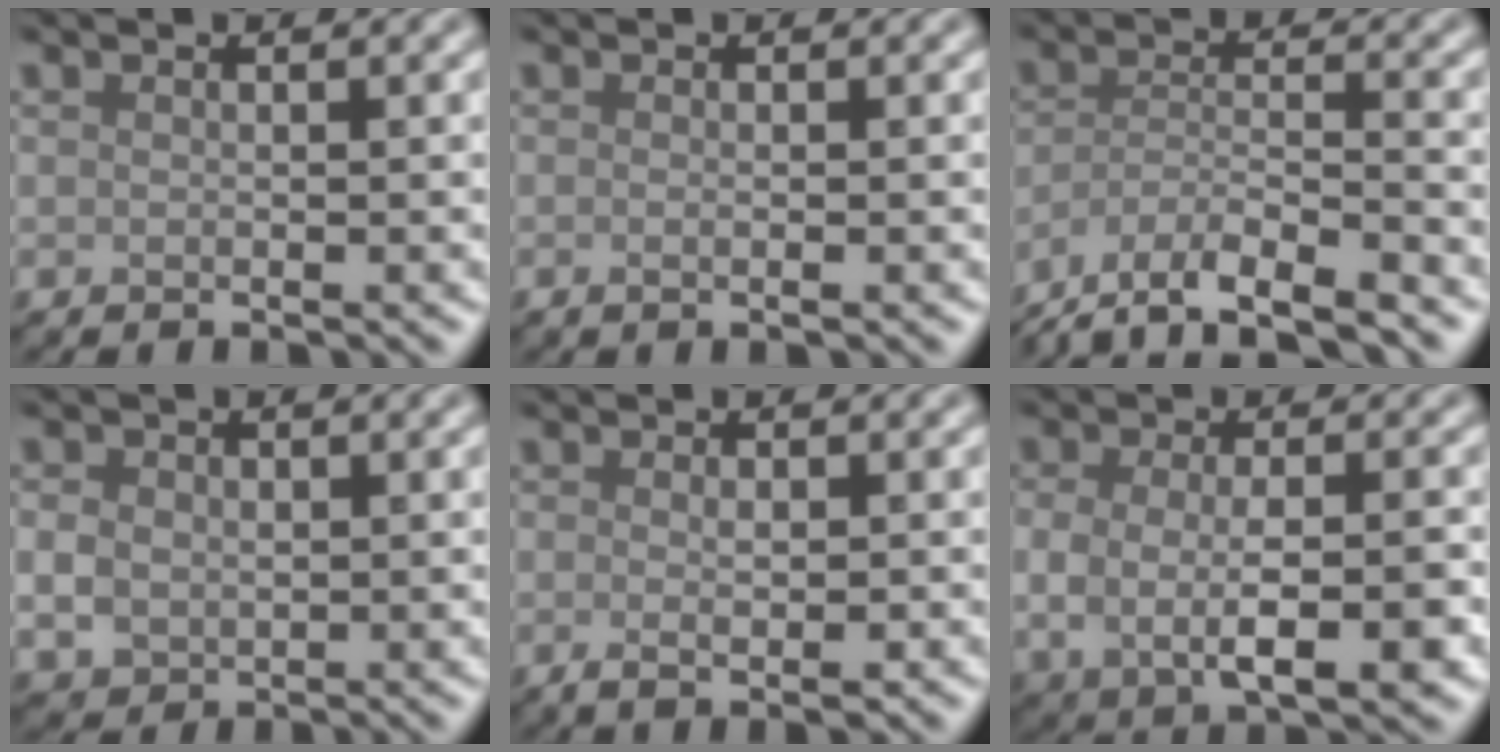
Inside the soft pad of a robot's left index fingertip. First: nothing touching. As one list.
[{"total": 0.9, "force": [-0.2, 0.2, 0.8], "torque": [-0.013, -0.004, -0.004]}, {"total": 8.3, "force": [-7.1, 1.9, 4.0], "torque": [-0.065, -0.015, -0.122]}, {"total": 2.5, "force": [0.1, 2.2, 1.3], "torque": [-0.029, -0.003, 0.000]}, {"total": 1.9, "force": [-0.3, 0.6, 1.8], "torque": [-0.033, -0.003, -0.005]}, {"total": 5.6, "force": [-1.0, 2.6, 4.9], "torque": [-0.095, -0.015, -0.013]}]